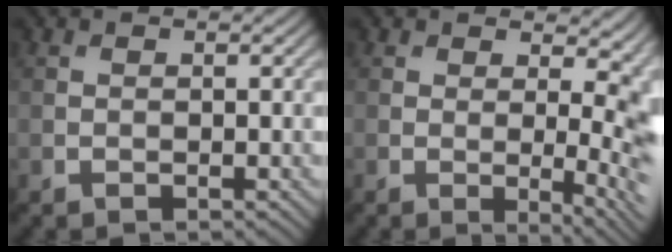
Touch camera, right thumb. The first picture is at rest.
{"total": 8.3, "force": [1.5, 3.0, 7.6], "torque": [-0.081, -0.002, 0.022]}